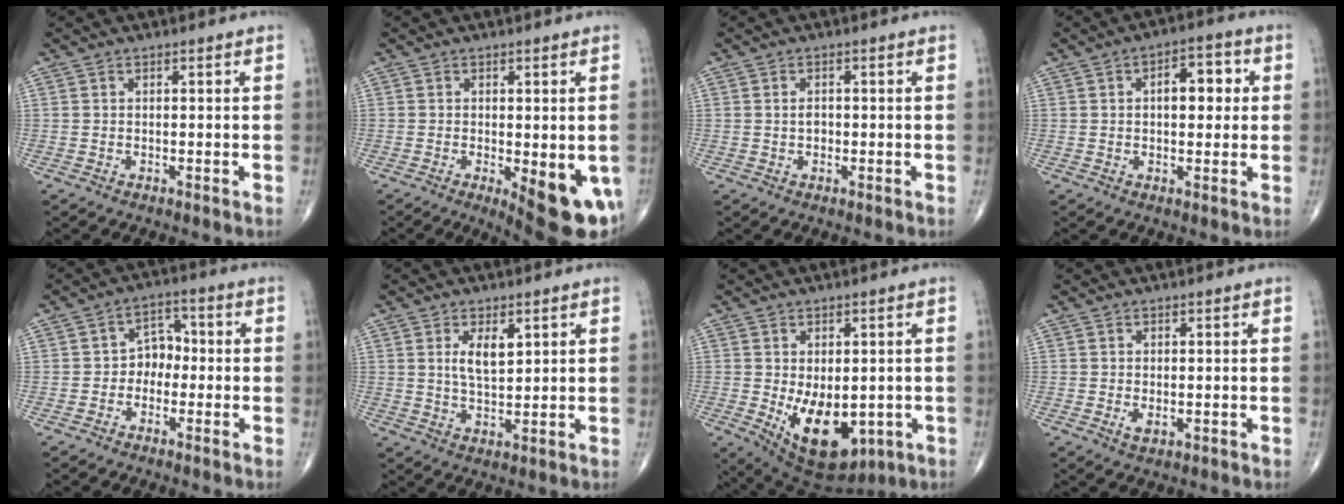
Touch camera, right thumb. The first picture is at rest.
{"total": 11.4, "force": [-3.4, 3.8, 10.2], "torque": [-0.115, -0.019, -0.034]}
{"total": 1.5, "force": [-0.1, 1.0, 1.0], "torque": [-0.012, 0.002, -0.002]}
{"total": 7.5, "force": [1.3, 4.0, 6.2], "torque": [-0.060, 0.014, 0.012]}
{"total": 5.0, "force": [-1.0, 3.9, 2.8], "torque": [-0.014, 0.024, -0.032]}
{"total": 5.2, "force": [2.0, 2.3, 4.2], "torque": [-0.066, -0.018, 0.039]}
{"total": 13.1, "force": [-2.5, 7.7, 10.4], "torque": [-0.138, -0.014, -0.012]}
{"total": 1.7, "force": [-0.2, 0.9, 1.4], "torque": [-0.024, -0.004, 0.000]}